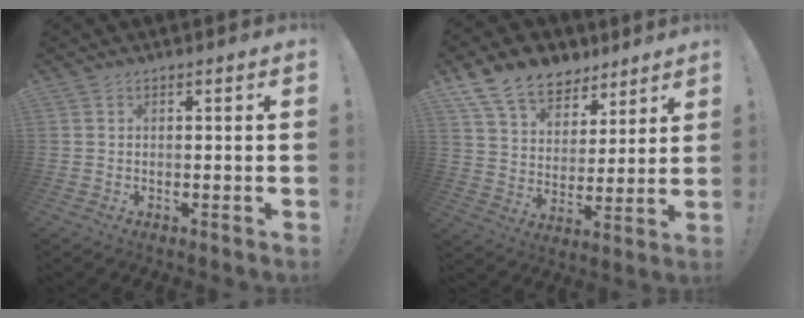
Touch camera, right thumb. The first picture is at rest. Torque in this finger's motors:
{"motor_torque": [0.46, 1.04, 0.91, 0.77, 0.04]}